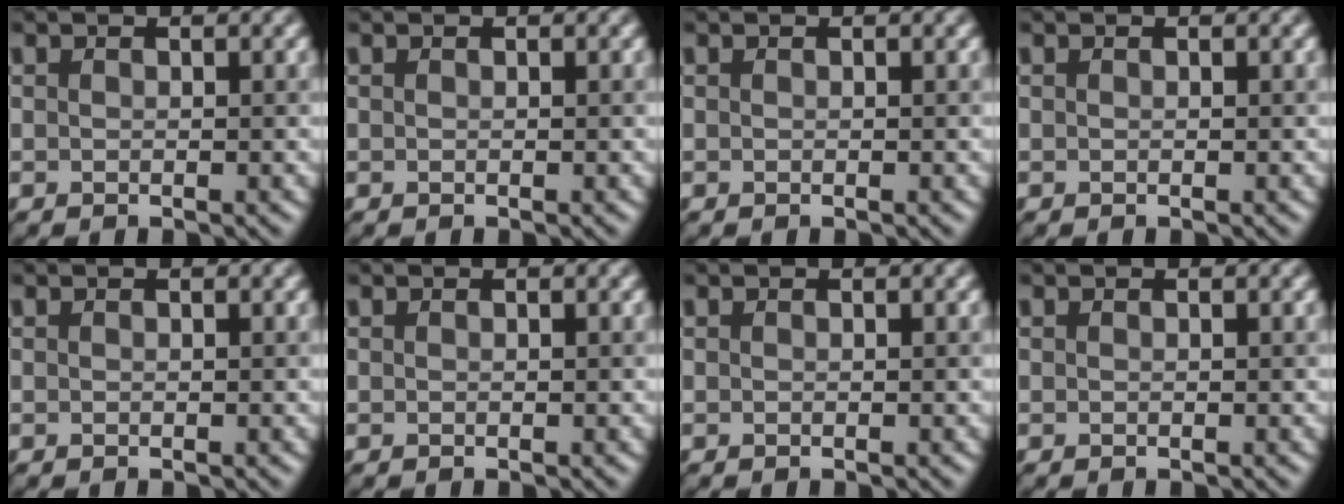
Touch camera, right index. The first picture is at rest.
{"total": 0.0}
{"total": 0.0}
{"total": 0.0}
{"total": 0.0}
{"total": 0.0}
{"total": 0.0}
{"total": 0.0}